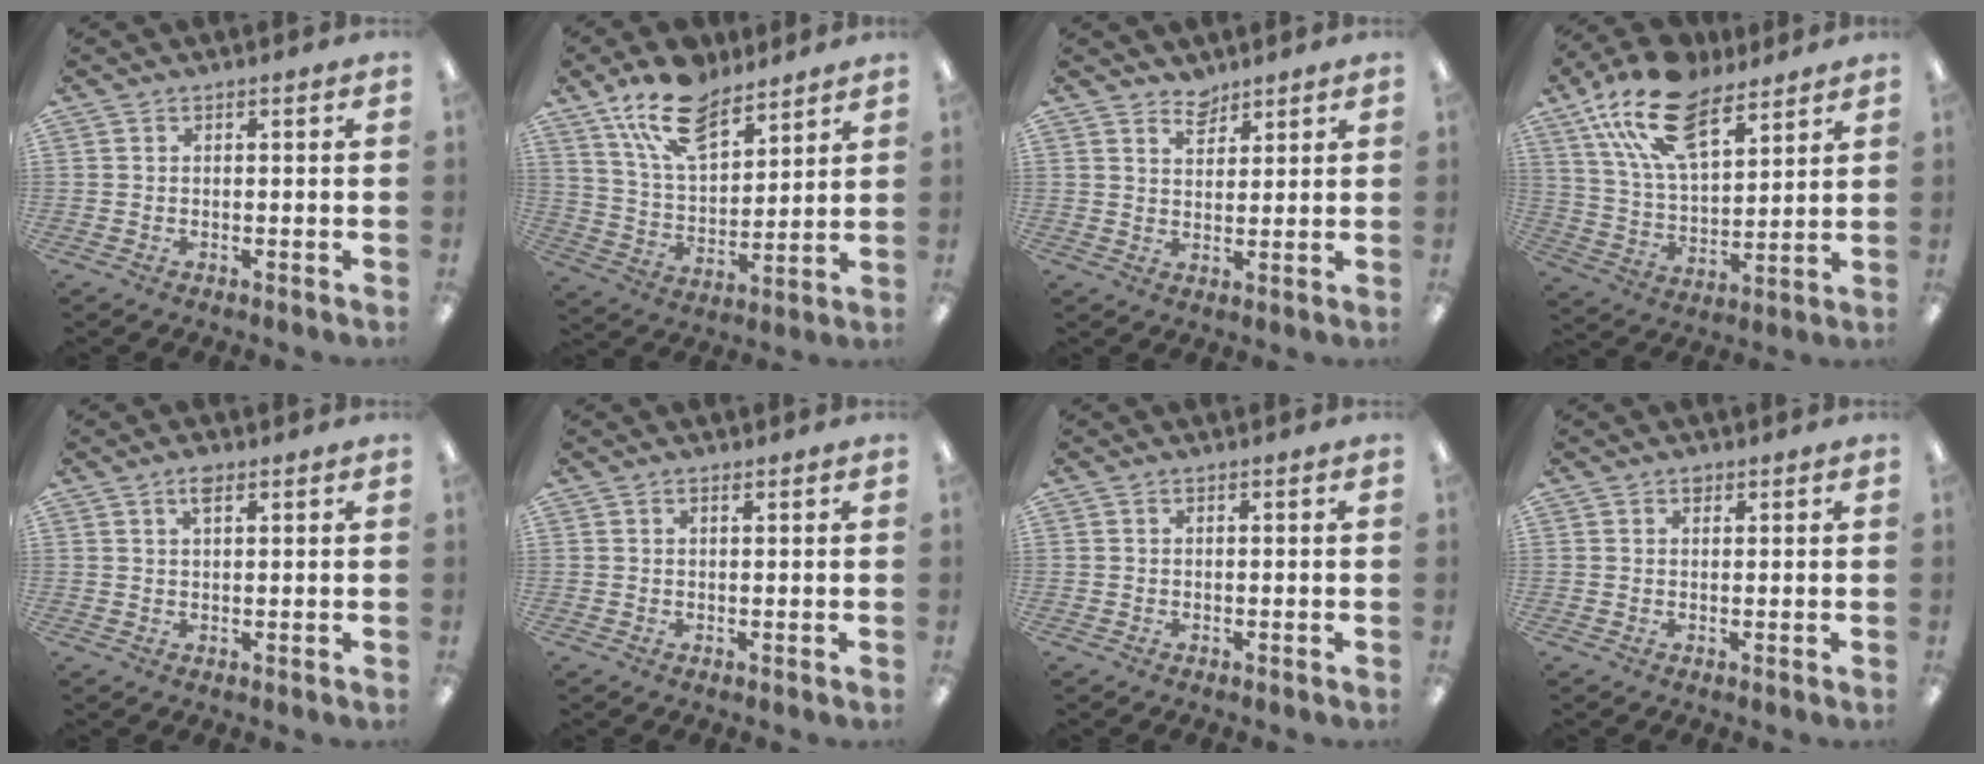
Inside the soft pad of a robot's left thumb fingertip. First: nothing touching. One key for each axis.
{"total": 15.7, "fx": 11.2, "fy": 7.5, "fz": 8.2, "tx": -0.160, "ty": -0.047, "tz": 0.205}
{"total": 4.1, "fx": 3.6, "fy": 1.8, "fz": 0.6, "tx": -0.003, "ty": -0.022, "tz": 0.066}
{"total": 19.3, "fx": 12.3, "fy": 9.3, "fz": 11.6, "tx": -0.217, "ty": -0.049, "tz": 0.223}
{"total": 3.1, "fx": 1.9, "fy": 1.2, "fz": 2.1, "tx": -0.040, "ty": 0.001, "tz": 0.032}
{"total": 0.7, "fx": 0.6, "fy": 0.2, "fz": 0.3, "tx": 0.000, "ty": -0.003, "tz": 0.009}
{"total": 0.0}
{"total": 1.2, "fx": 0.9, "fy": 0.7, "fz": 0.4, "tx": -0.002, "ty": -0.003, "tz": 0.015}